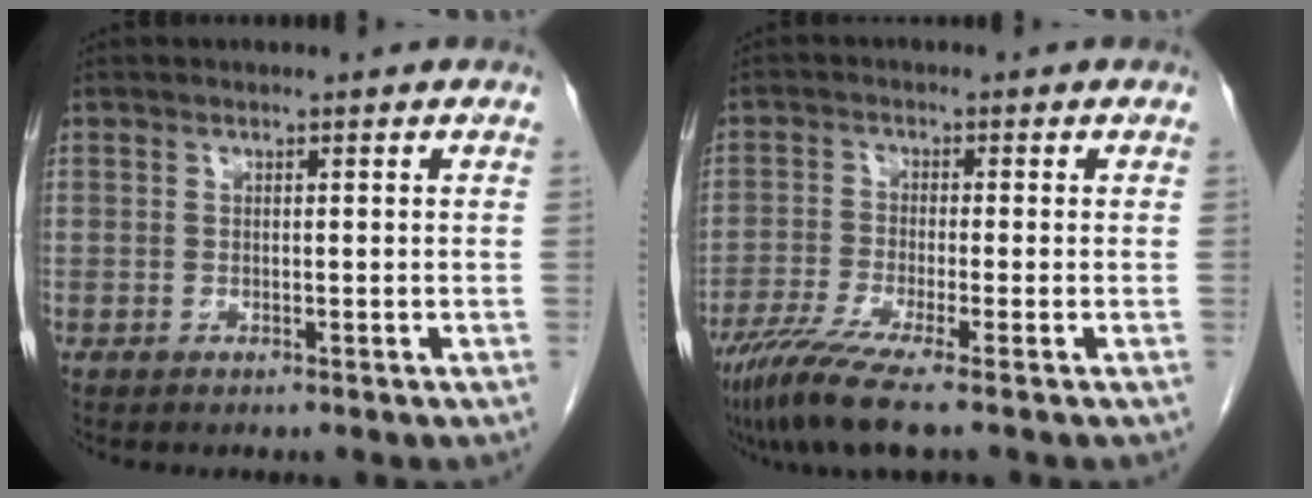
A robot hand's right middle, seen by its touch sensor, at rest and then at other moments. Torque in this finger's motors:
{"motor_torque": [1.23, -0.91, 0.16, 0.11]}